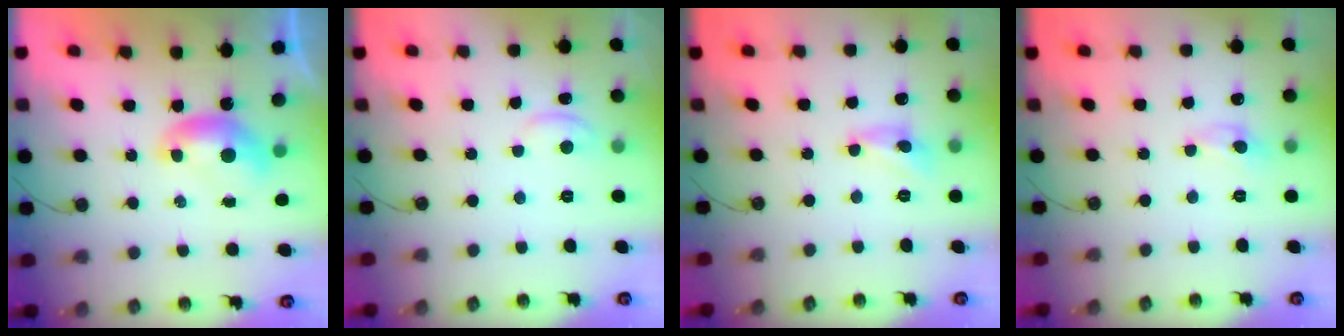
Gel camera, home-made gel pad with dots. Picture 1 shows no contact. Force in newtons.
{"total": 1.9, "press": 1.9, "slide": 0.1}
{"total": 2.2, "press": 2.2, "slide": 0.3}
{"total": 0.0}